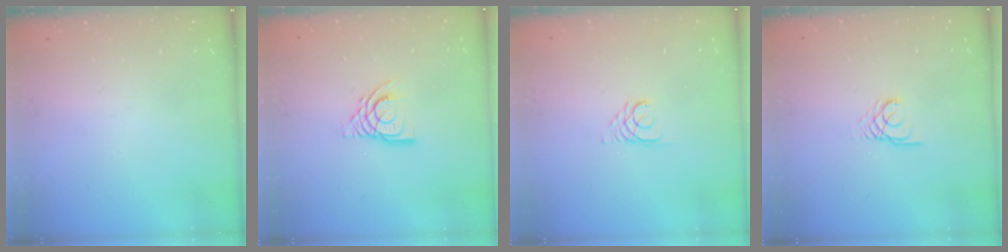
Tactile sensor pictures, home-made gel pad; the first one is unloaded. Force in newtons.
{"total": 9.4, "press": 9.4, "slide": 1.1}
{"total": 2.6, "press": 2.6, "slide": 0.2}
{"total": 2.5, "press": 2.5, "slide": 0.2}